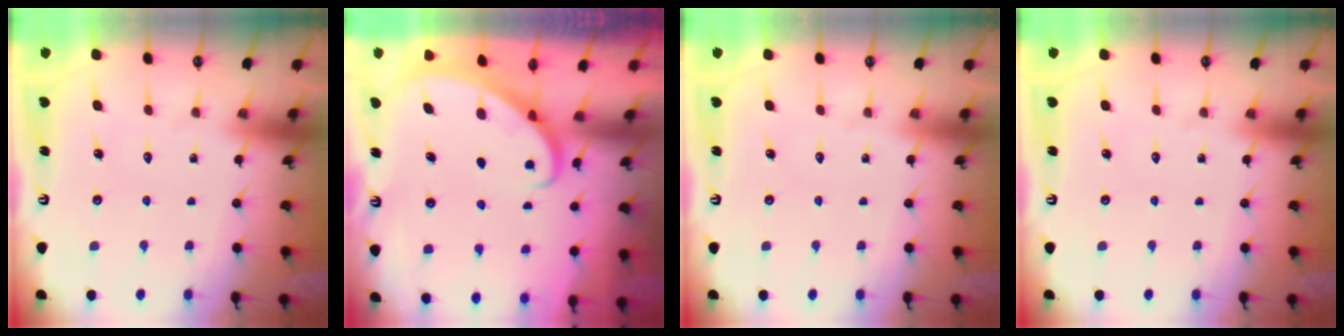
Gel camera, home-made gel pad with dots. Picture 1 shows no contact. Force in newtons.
{"total": 2.7, "press": 2.7, "slide": 0.2}
{"total": 0.0}
{"total": 0.0}